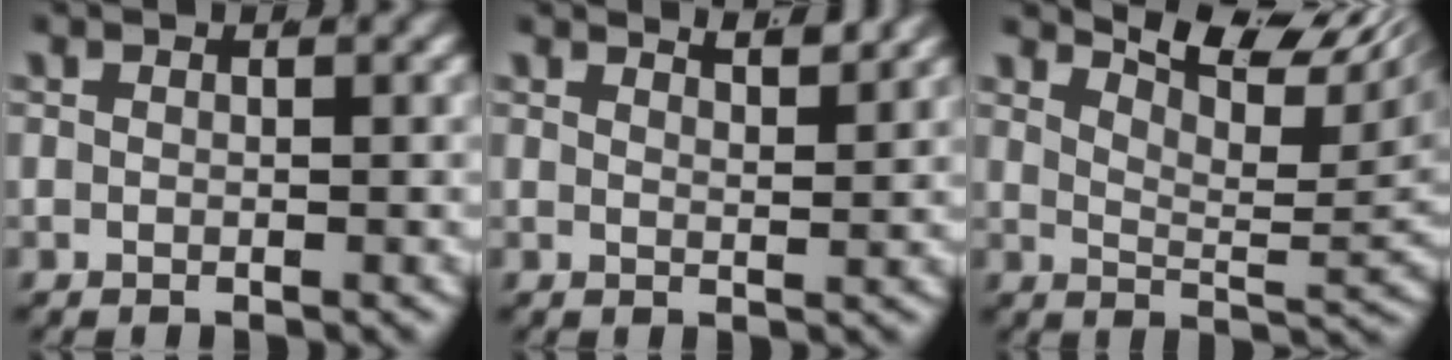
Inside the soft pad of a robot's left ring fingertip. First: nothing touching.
{"total": 2.8, "force": [2.5, -0.3, 1.1], "torque": [-0.010, -0.010, 0.046]}
{"total": 8.7, "force": [6.0, 1.9, 6.0], "torque": [-0.058, 0.016, 0.087]}